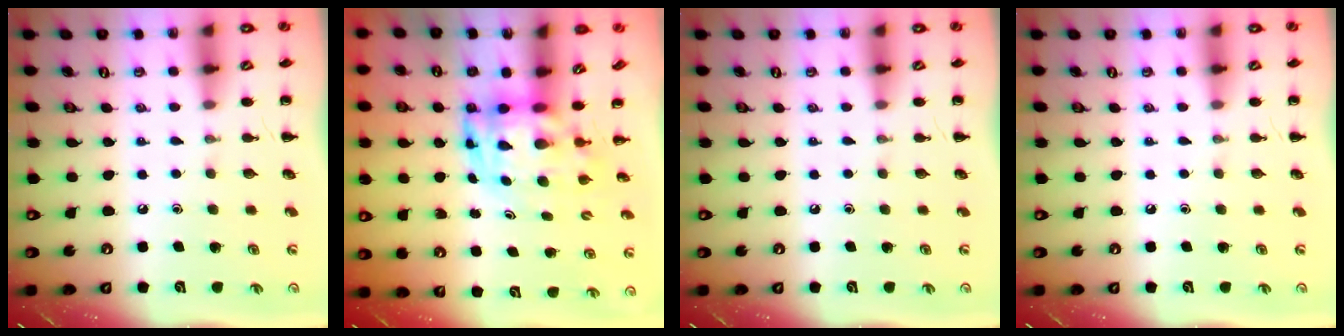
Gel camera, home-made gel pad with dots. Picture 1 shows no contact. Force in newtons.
{"total": 4.5, "press": 4.4, "slide": 1.1}
{"total": 0.0}
{"total": 0.0}